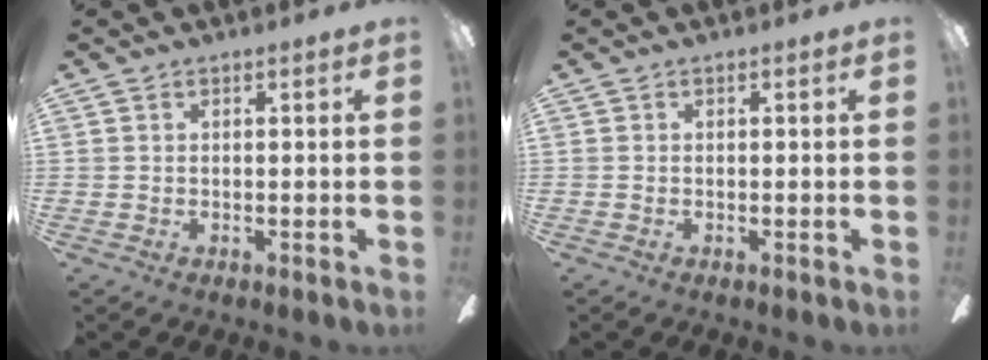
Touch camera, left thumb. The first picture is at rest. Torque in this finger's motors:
{"motor_torque": [0.02, -0.02, 0.03, -0.03, -0.01]}